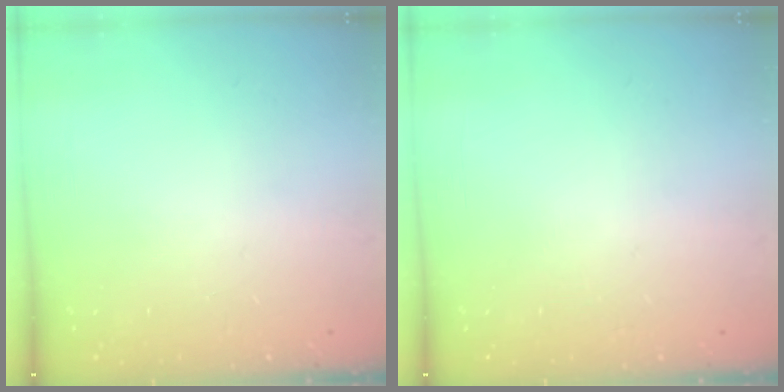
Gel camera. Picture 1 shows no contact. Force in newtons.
{"total": 0.0}